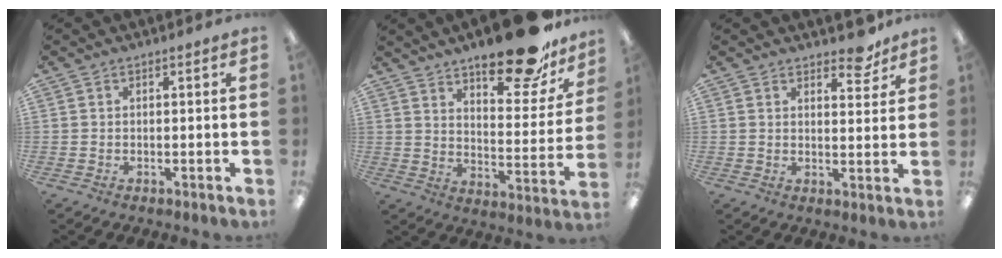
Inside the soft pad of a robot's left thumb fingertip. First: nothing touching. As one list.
[{"total": 20.2, "force": [15.2, 6.8, 11.4], "torque": [-0.167, -0.095, 0.252]}, {"total": 6.0, "force": [4.9, 2.4, 2.6], "torque": [-0.014, -0.033, 0.081]}]